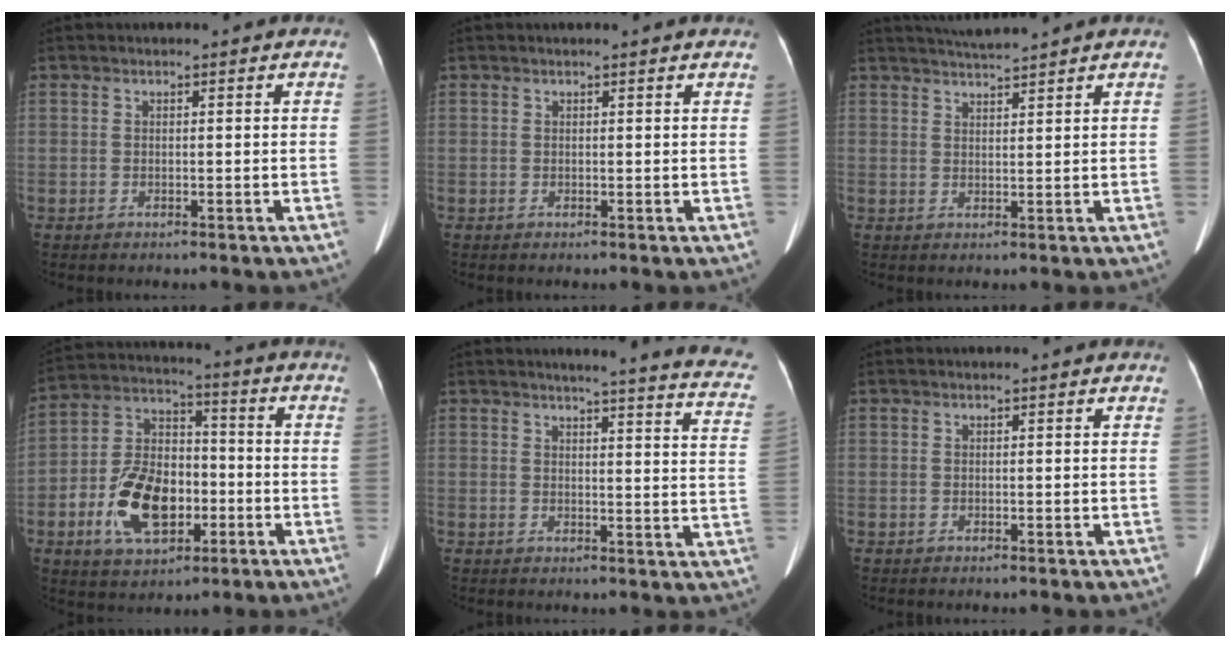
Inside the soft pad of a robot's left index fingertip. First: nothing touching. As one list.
[{"total": 1.5, "force": [1.3, -0.1, 0.6], "torque": [-0.016, 0.009, 0.016]}, {"total": 4.3, "force": [4.0, -0.9, 1.1], "torque": [-0.020, 0.013, 0.070]}, {"total": 13.7, "force": [-4.4, 8.0, 10.2], "torque": [-0.215, 0.017, -0.071]}, {"total": 17.3, "force": [15.4, 0.7, 7.9], "torque": [-0.088, -0.063, 0.155]}, {"total": 0.0}]